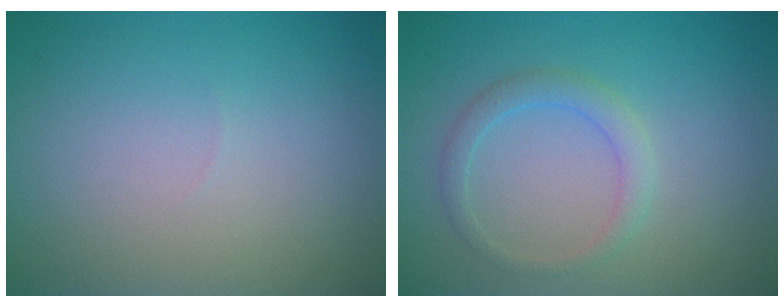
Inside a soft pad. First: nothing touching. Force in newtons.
{"total": 1.8, "press": 1.8, "slide": 0.0}